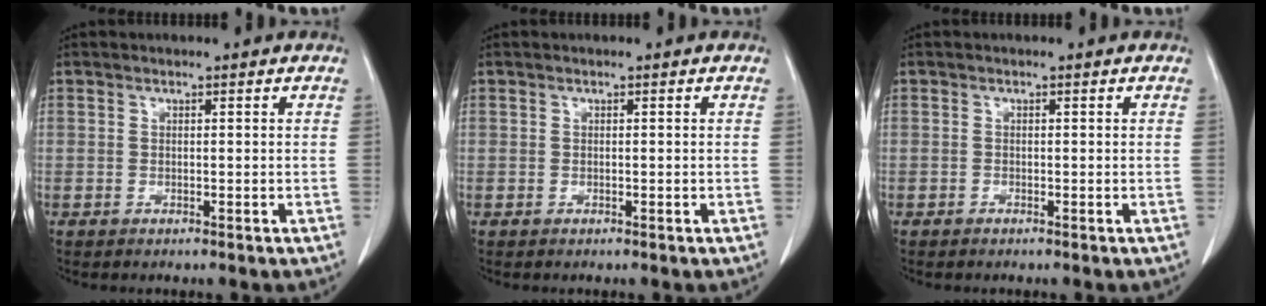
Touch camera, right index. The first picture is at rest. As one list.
[{"total": 0.0}, {"total": 0.0}]